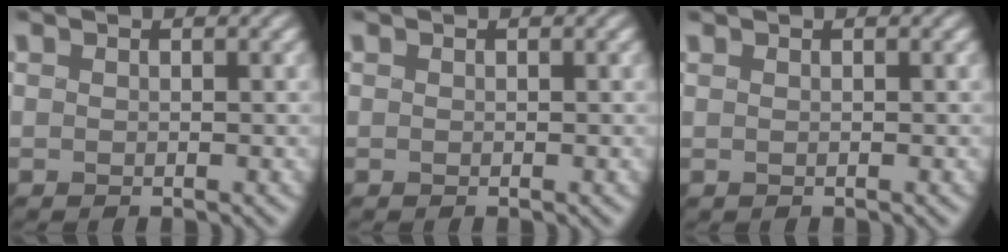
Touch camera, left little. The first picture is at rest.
{"total": 0.0}
{"total": 0.7, "force": [0.3, 0.3, 0.5], "torque": [0.002, 0.002, -0.004]}